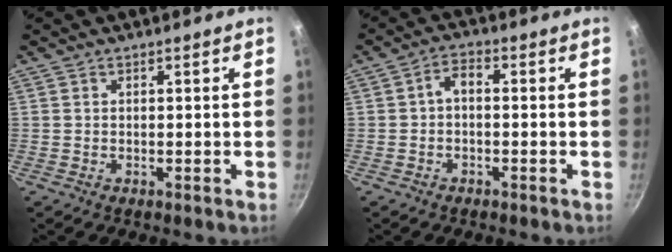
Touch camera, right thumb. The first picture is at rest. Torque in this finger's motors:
{"motor_torque": [-0.35, 0.19, 0.71, -0.13, -0.01]}